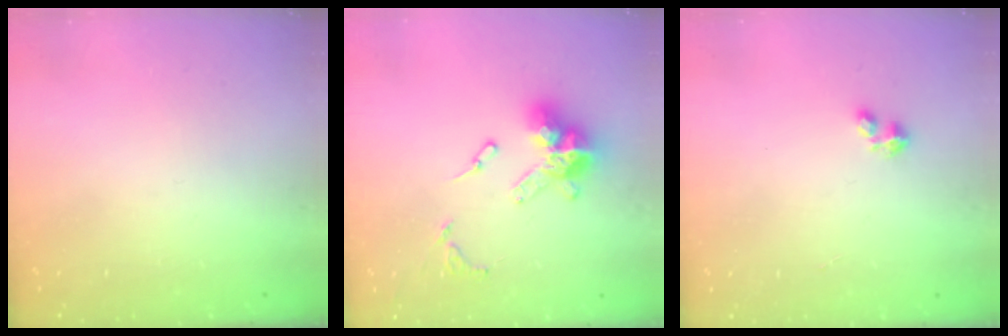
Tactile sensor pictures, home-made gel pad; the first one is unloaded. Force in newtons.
{"total": 14.2, "press": 14.1, "slide": 1.3}
{"total": 1.8, "press": 1.8, "slide": 0.4}